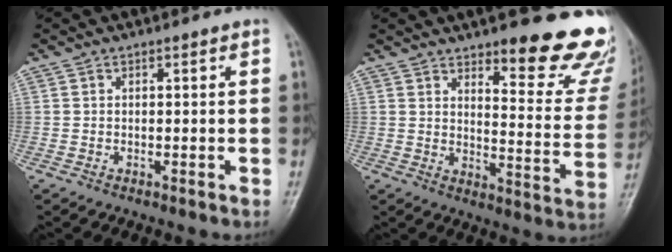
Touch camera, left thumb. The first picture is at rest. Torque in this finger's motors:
{"motor_torque": [0.31, 0.28, 0.19, -0.14, 0.09]}